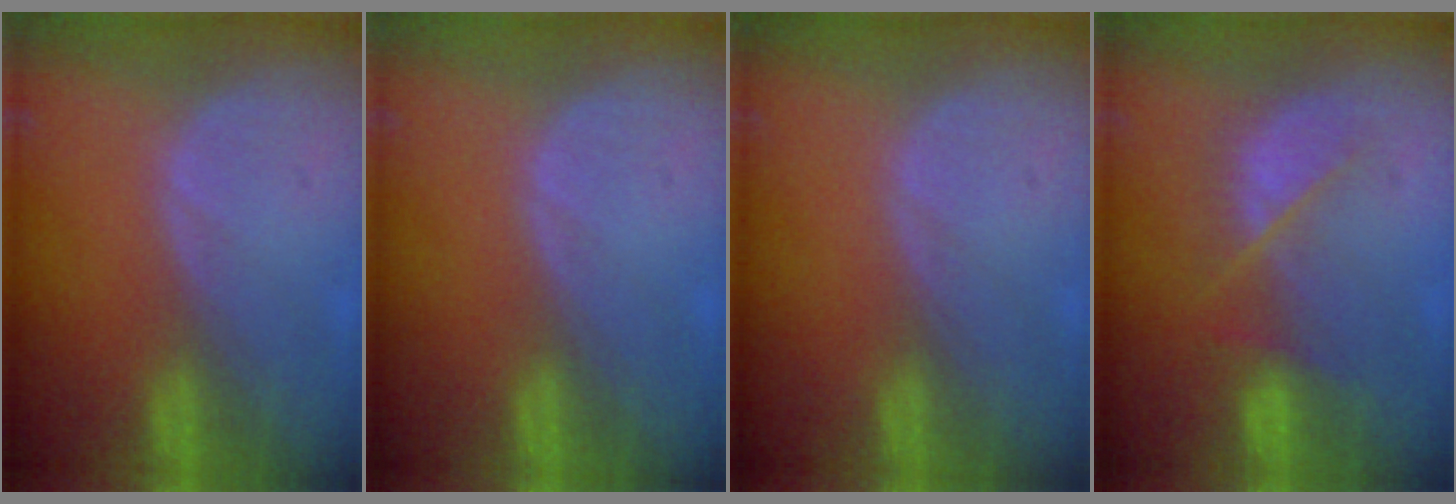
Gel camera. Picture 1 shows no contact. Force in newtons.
{"total": 0.0}
{"total": 0.0}
{"total": 5.1, "press": 5.1, "slide": 0.8}